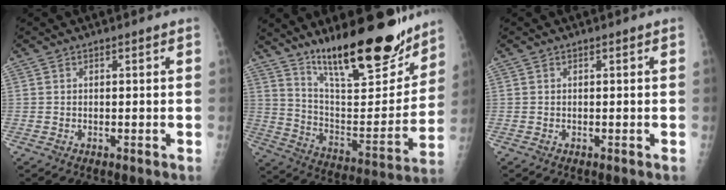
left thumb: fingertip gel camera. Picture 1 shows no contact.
{"total": 23.5, "force": [17.4, 6.5, 14.5], "torque": [-0.182, -0.099, 0.285]}
{"total": 0.0}